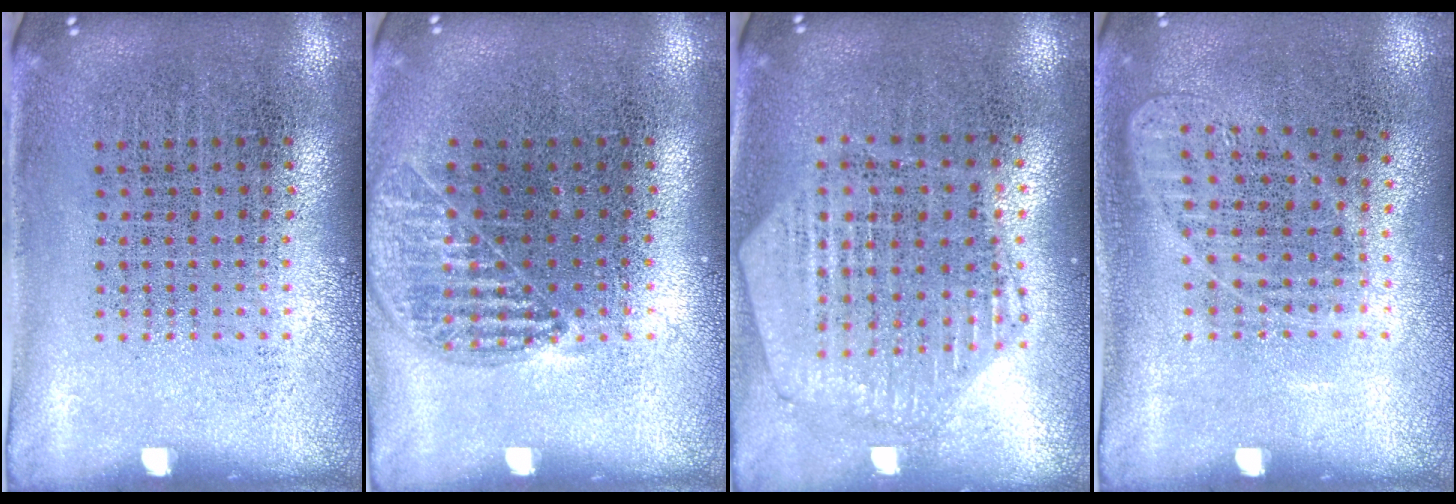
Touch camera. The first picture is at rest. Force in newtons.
{"total": 1.0, "press": 1.0, "slide": 0.2}
{"total": 1.2, "press": 1.1, "slide": 0.2}
{"total": 1.0, "press": 1.0, "slide": 0.3}